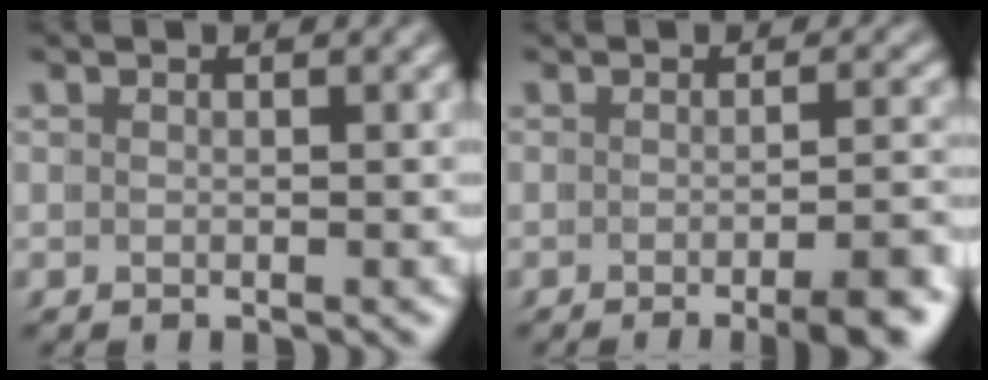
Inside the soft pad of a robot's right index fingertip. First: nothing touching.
{"total": 4.8, "force": [-3.7, -0.5, 3.0], "torque": [-0.023, -0.003, -0.055]}